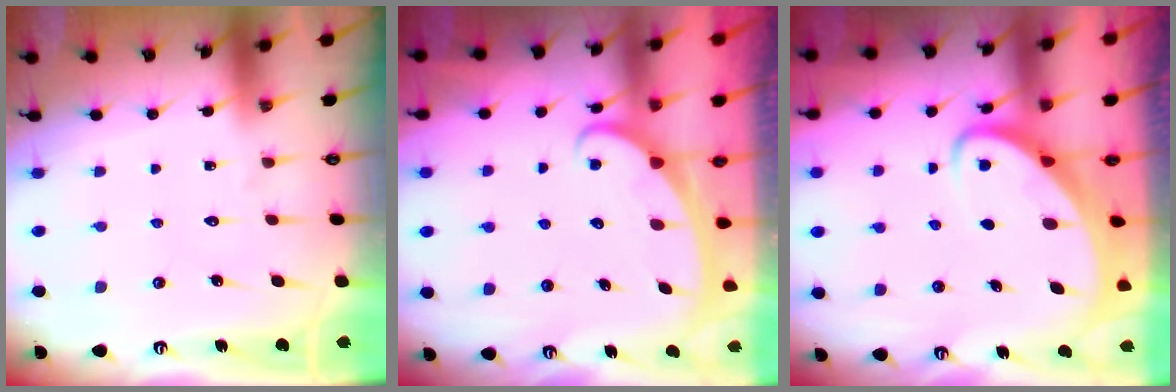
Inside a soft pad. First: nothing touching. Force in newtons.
{"total": 2.4, "press": 2.4, "slide": 0.4}
{"total": 3.8, "press": 3.7, "slide": 0.5}